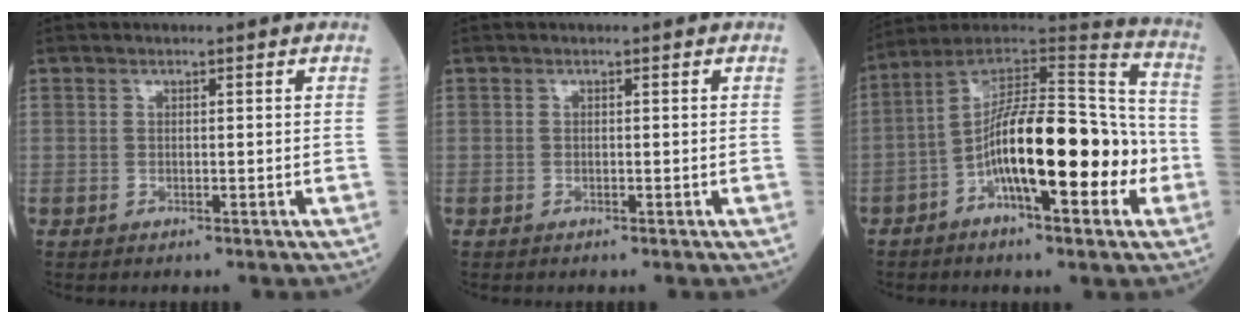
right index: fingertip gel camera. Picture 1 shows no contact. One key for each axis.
{"total": 0.0}
{"total": 21.2, "fx": -4.9, "fy": 6.1, "fz": 19.7, "tx": -0.345, "ty": 0.030, "tz": -0.078}